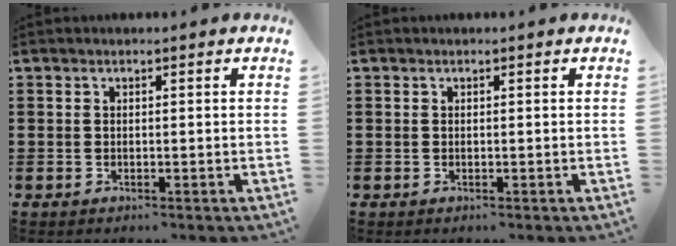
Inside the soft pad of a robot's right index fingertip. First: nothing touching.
{"total": 0.0}